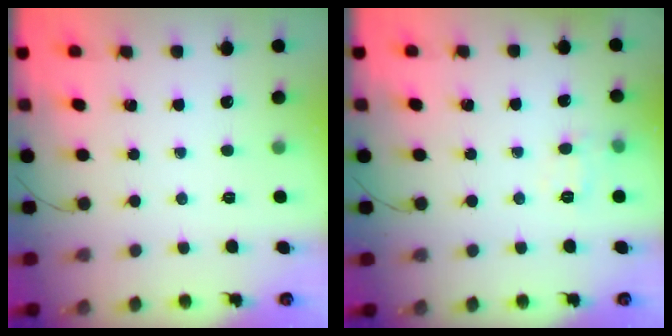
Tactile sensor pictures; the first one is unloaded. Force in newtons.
{"total": 7.6, "press": 7.5, "slide": 1.3}